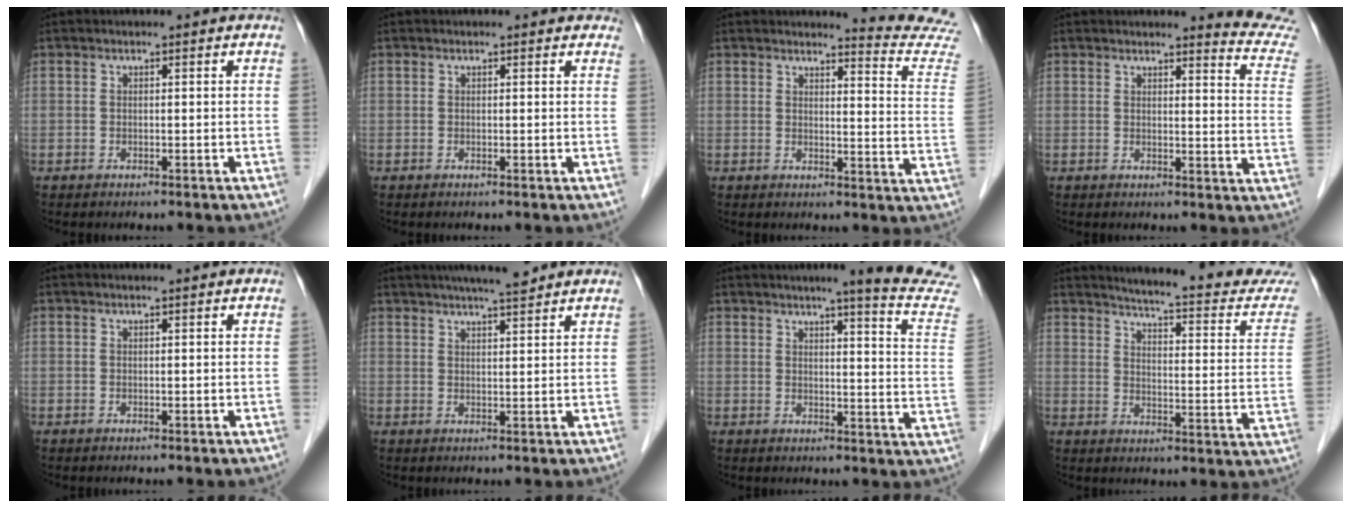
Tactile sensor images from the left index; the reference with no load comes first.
{"total": 2.6, "force": [2.3, 1.0, 0.8], "torque": [-0.004, 0.007, 0.011]}
{"total": 10.8, "force": [10.6, -1.8, -0.1], "torque": [-0.006, -0.121, 0.100]}
{"total": 8.8, "force": [8.7, -0.9, 0.4], "torque": [-0.004, -0.093, 0.074]}
{"total": 0.5, "force": [0.5, 0.0, 0.2], "torque": [-0.001, 0.004, 0.009]}
{"total": 7.6, "force": [6.4, 0.4, 4.0], "torque": [-0.059, 0.019, 0.093]}
{"total": 14.5, "force": [13.0, -1.6, 6.0], "torque": [-0.072, -0.089, 0.132]}
{"total": 20.0, "force": [18.8, 0.6, 6.8], "torque": [-0.090, -0.092, 0.216]}